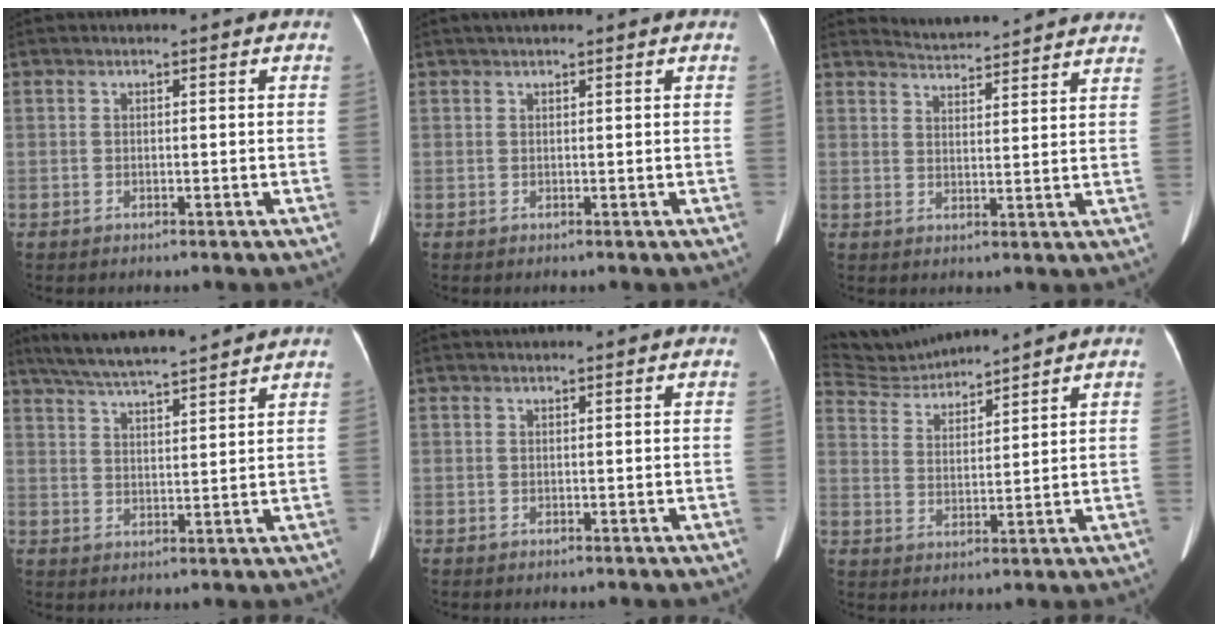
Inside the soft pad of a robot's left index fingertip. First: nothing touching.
{"total": 1.6, "force": [1.0, 0.4, 1.3], "torque": [-0.016, 0.024, 0.016]}
{"total": 12.0, "force": [11.8, 0.8, 2.2], "torque": [-0.030, 0.003, 0.142]}
{"total": 12.1, "force": [10.7, 0.5, 5.6], "torque": [-0.102, 0.024, 0.170]}
{"total": 2.1, "force": [1.8, 0.3, 1.0], "torque": [-0.010, 0.028, 0.024]}
{"total": 7.0, "force": [6.9, -0.6, 0.4], "torque": [-0.023, 0.021, 0.147]}